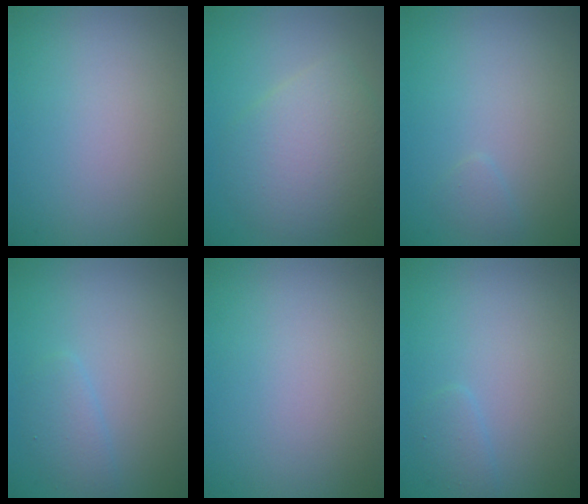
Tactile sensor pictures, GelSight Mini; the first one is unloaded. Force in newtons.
{"total": 5.3, "press": 5.3, "slide": 0.0}
{"total": 0.7, "press": 0.7, "slide": 0.1}
{"total": 1.6, "press": 1.6, "slide": 0.0}
{"total": 0.0}
{"total": 1.1, "press": 1.1, "slide": 0.1}